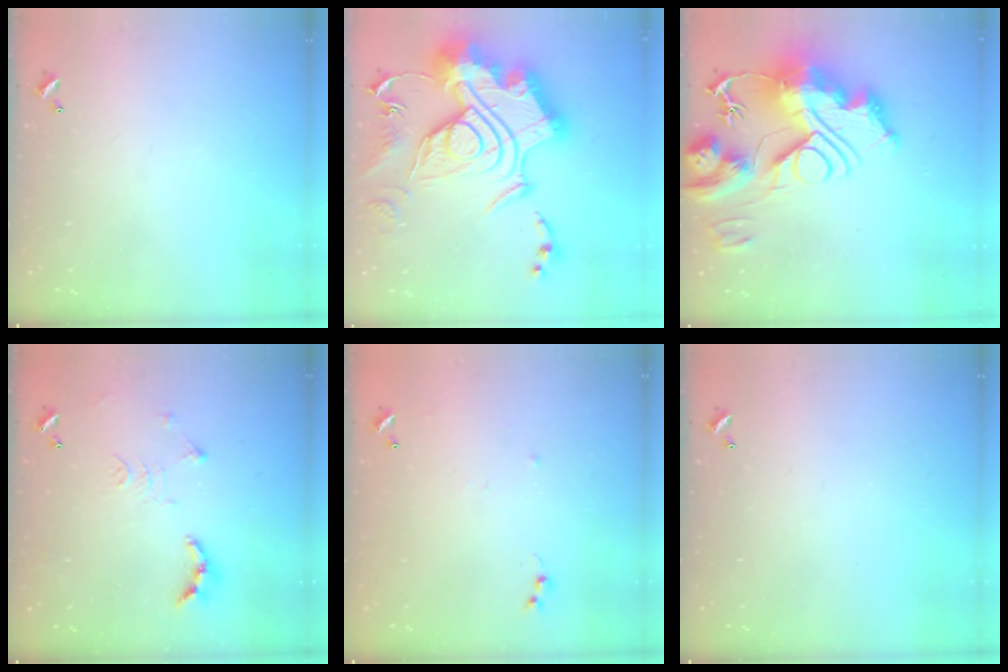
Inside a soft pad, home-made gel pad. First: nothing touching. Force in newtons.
{"total": 1.1, "press": 1.1, "slide": 0.0}
{"total": 0.5, "press": 0.5, "slide": 0.0}
{"total": 10.3, "press": 10.2, "slide": 1.0}
{"total": 5.8, "press": 5.7, "slide": 0.8}
{"total": 0.0}